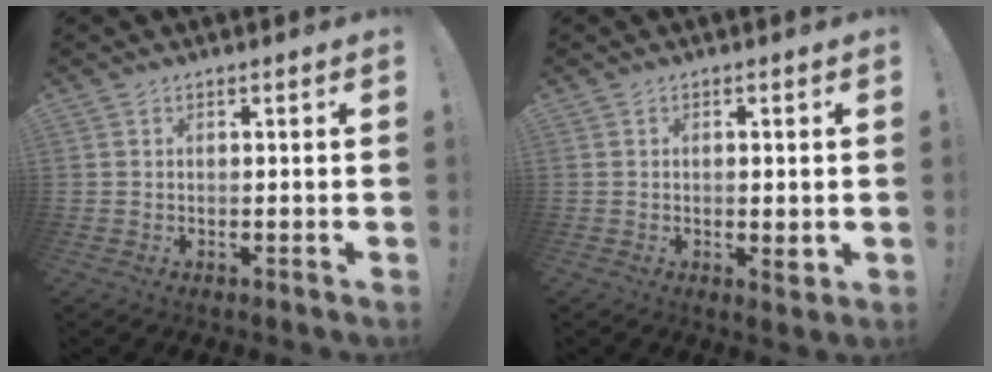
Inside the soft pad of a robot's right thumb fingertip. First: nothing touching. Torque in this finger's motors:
{"motor_torque": [0.28, -0.33, -0.14, 0.34, -0.01]}